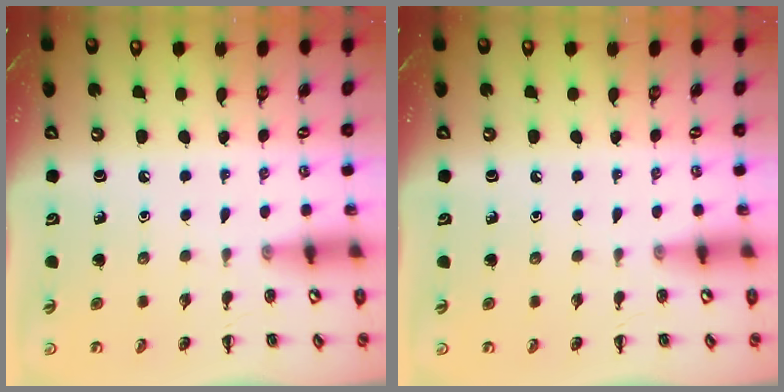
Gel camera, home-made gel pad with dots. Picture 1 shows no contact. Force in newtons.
{"total": 0.0}